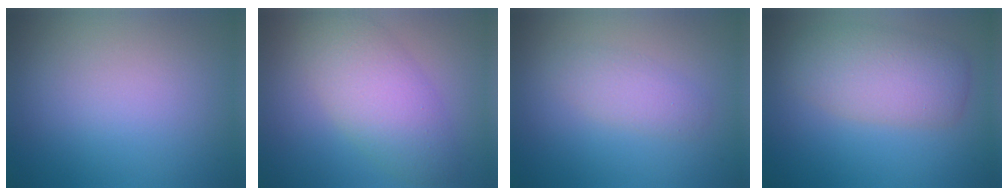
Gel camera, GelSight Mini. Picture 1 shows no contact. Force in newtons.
{"total": 5.3, "press": 5.3, "slide": 0.3}
{"total": 1.9, "press": 1.9, "slide": 0.0}
{"total": 4.9, "press": 4.9, "slide": 0.1}